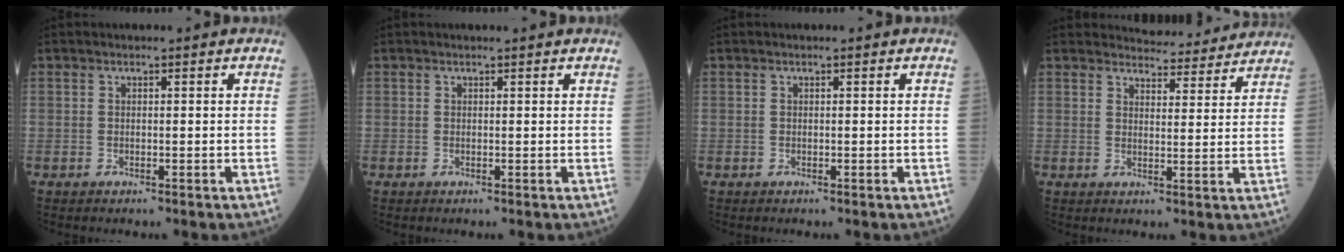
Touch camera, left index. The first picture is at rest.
{"total": 1.4, "force": [1.3, -0.2, 0.5], "torque": [-0.008, 0.009, 0.020]}
{"total": 0.0}
{"total": 9.1, "force": [8.9, 1.5, 0.9], "torque": [-0.004, -0.002, 0.103]}